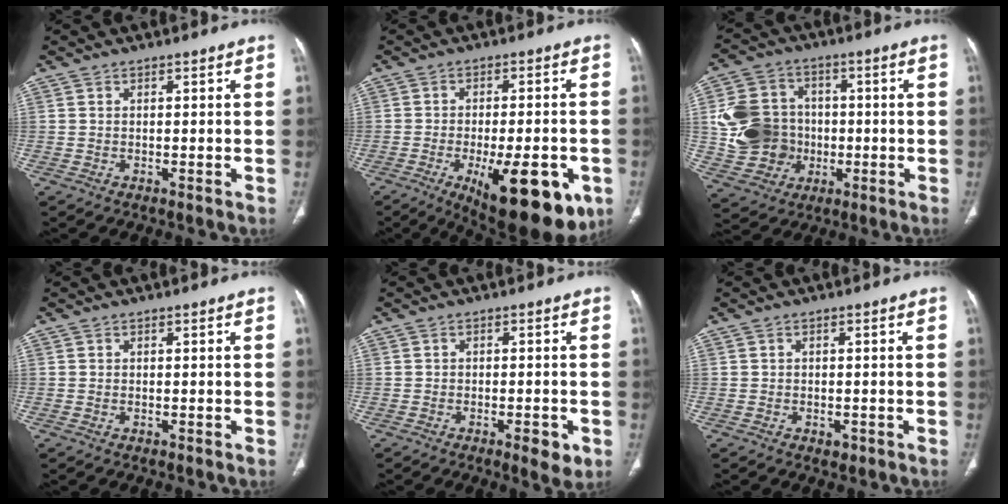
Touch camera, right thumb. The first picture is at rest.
{"total": 19.3, "force": [-7.8, 7.5, 16.0], "torque": [-0.175, 0.002, -0.095]}
{"total": 14.8, "force": [-0.4, 13.0, 7.2], "torque": [-0.116, 0.015, 0.004]}
{"total": 0.0}
{"total": 4.3, "force": [-1.9, 1.6, 3.5], "torque": [-0.040, -0.002, -0.023]}
{"total": 1.4, "force": [-0.7, 1.0, 0.7], "torque": [-0.004, 0.001, -0.006]}